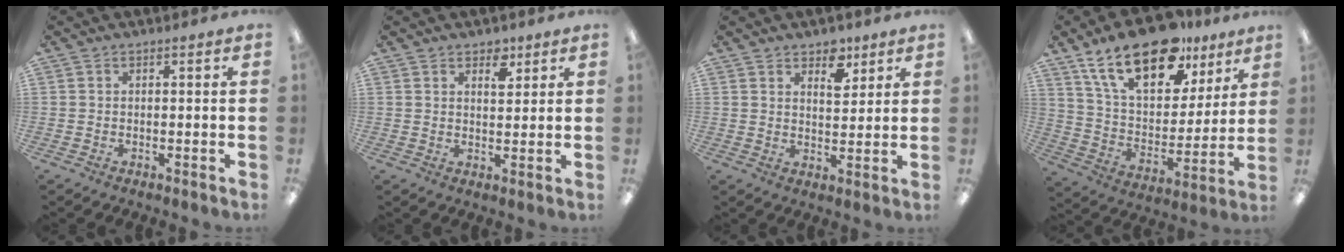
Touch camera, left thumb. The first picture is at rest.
{"total": 4.2, "force": [3.0, 2.2, 2.0], "torque": [-0.005, -0.018, 0.047]}
{"total": 6.3, "force": [4.5, 3.5, 2.8], "torque": [-0.020, -0.022, 0.074]}
{"total": 22.6, "force": [14.9, 10.8, 13.2], "torque": [-0.229, -0.075, 0.263]}